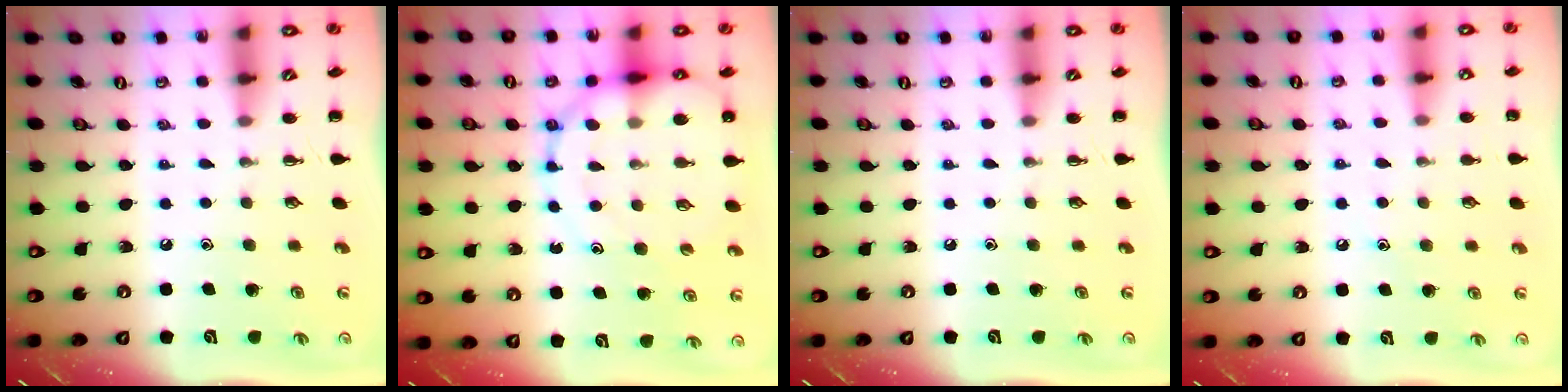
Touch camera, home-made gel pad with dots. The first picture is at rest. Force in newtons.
{"total": 14.1, "press": 13.7, "slide": 3.4}
{"total": 0.0}
{"total": 7.5, "press": 7.3, "slide": 1.6}